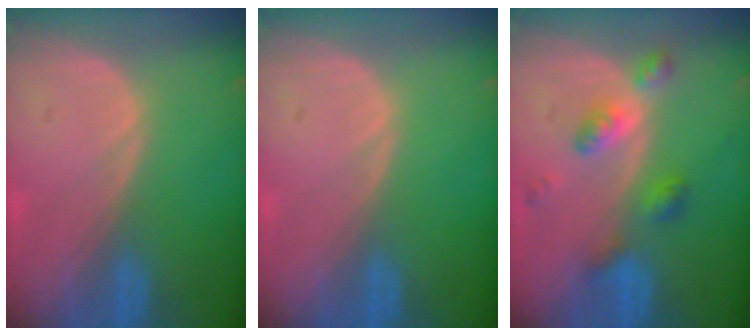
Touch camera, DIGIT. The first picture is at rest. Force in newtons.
{"total": 0.0}
{"total": 5.2, "press": 5.2, "slide": 0.1}